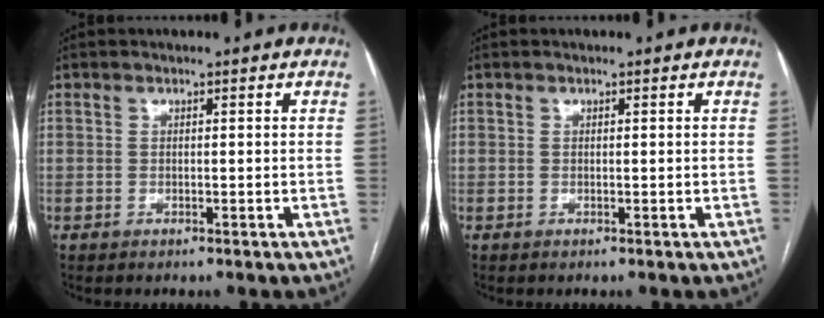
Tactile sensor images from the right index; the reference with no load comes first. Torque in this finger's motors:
{"motor_torque": [-0.20, 0.14, 0.09, 0.01]}